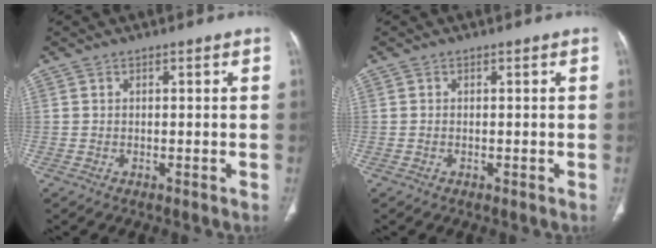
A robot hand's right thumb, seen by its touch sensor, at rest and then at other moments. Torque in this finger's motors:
{"motor_torque": [0.30, 0.14, -0.05, -0.65, -0.09]}